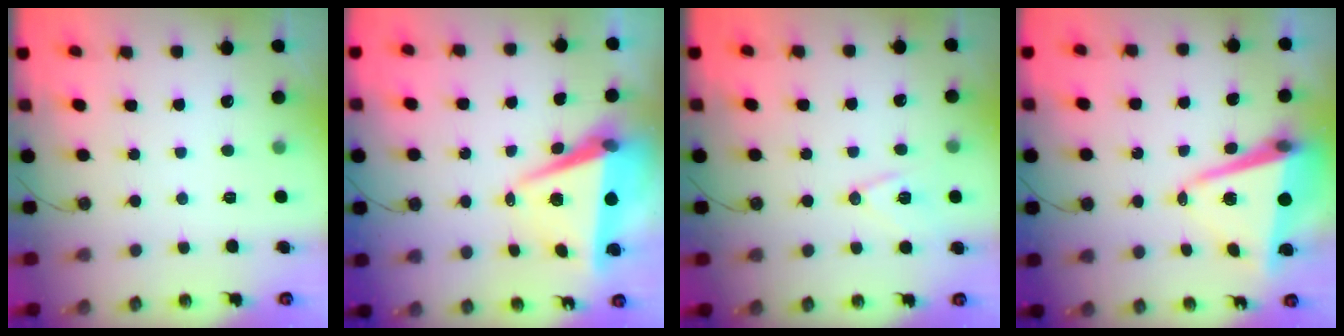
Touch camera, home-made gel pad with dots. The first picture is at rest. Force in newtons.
{"total": 8.4, "press": 7.4, "slide": 4.1}
{"total": 10.5, "press": 9.9, "slide": 3.6}
{"total": 10.6, "press": 10.4, "slide": 1.9}